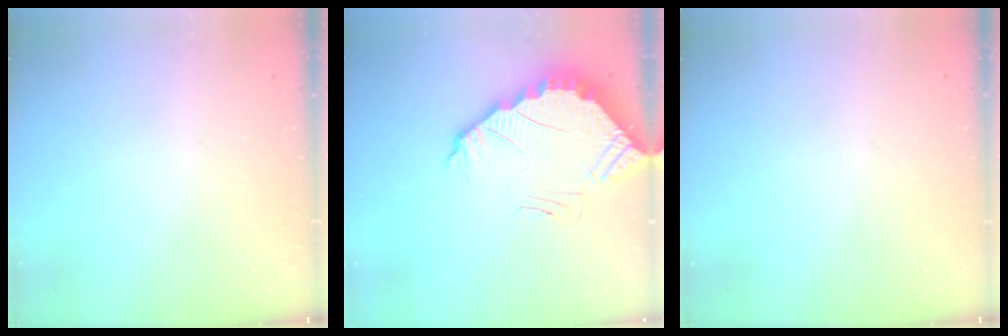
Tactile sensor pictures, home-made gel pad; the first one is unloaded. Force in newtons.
{"total": 4.6, "press": 4.6, "slide": 0.3}
{"total": 0.0}